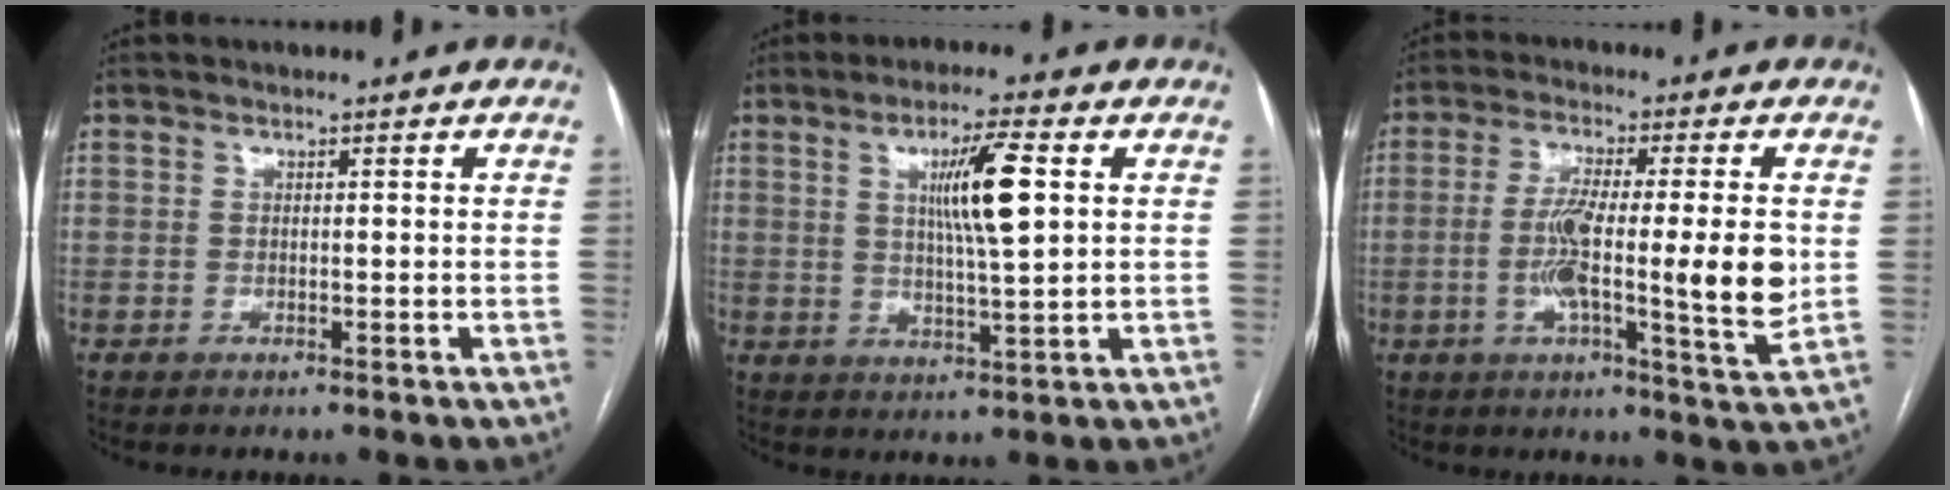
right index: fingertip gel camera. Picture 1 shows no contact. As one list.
[{"total": 8.8, "force": [2.3, 0.4, 8.5], "torque": [-0.148, -0.002, 0.039]}, {"total": 13.0, "force": [-0.9, 0.8, 12.9], "torque": [-0.215, -0.008, -0.021]}]